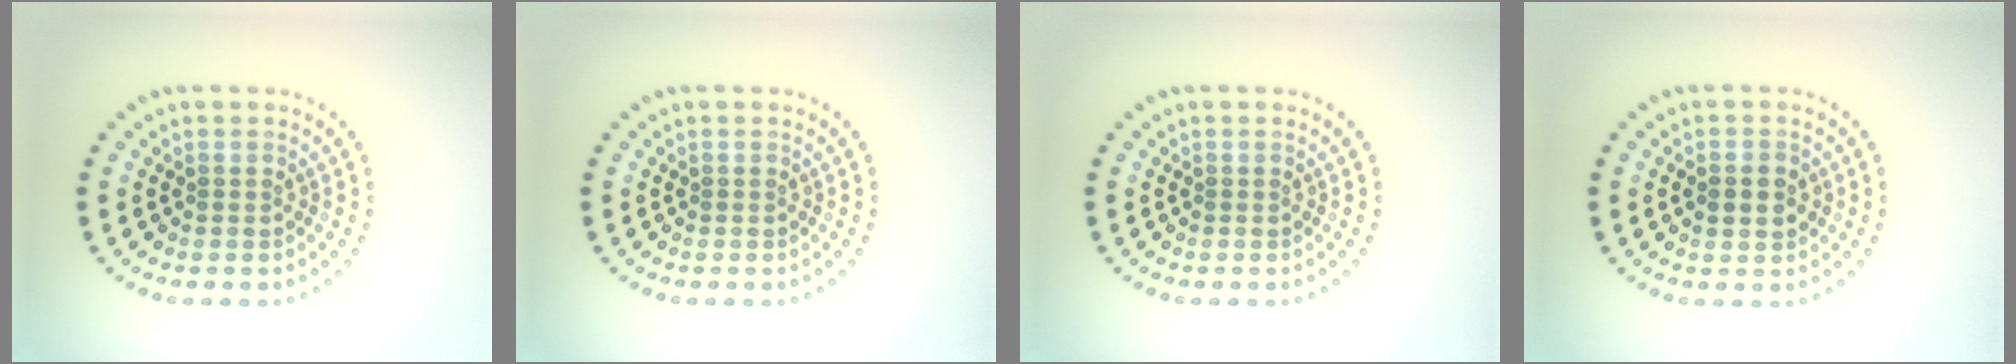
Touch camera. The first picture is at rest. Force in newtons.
{"total": 0.0}
{"total": 0.0}
{"total": 1.8, "press": 1.8, "slide": 0.0}